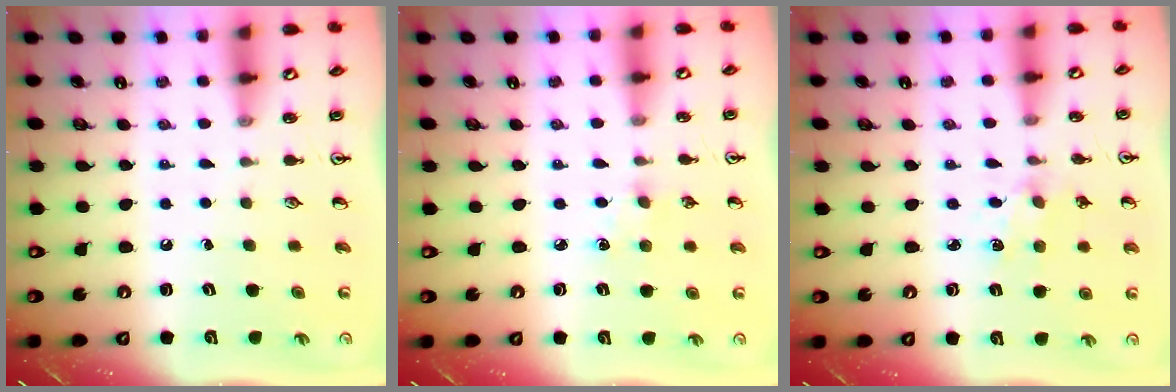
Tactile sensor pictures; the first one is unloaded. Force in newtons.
{"total": 3.3, "press": 3.3, "slide": 0.4}
{"total": 1.7, "press": 1.7, "slide": 0.1}